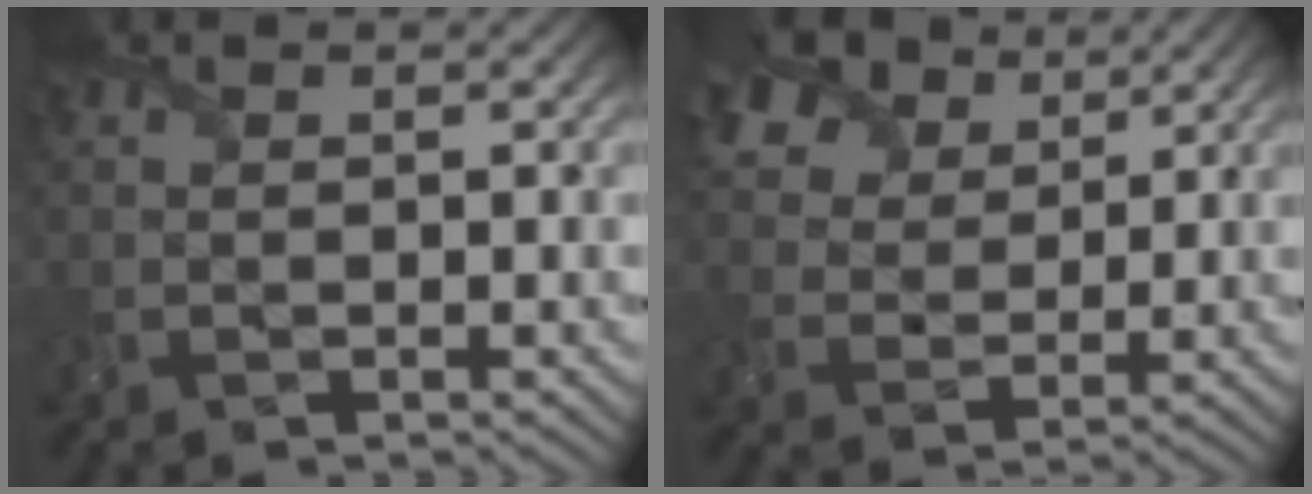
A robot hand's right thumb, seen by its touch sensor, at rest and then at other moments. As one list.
[{"total": 10.5, "force": [6.7, 6.4, 5.0], "torque": [-0.152, 0.015, 0.120]}]